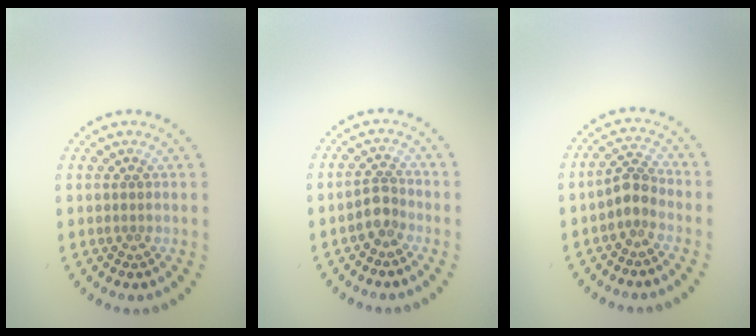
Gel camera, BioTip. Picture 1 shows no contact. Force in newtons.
{"total": 1.8, "press": 1.5, "slide": 1.0}
{"total": 2.2, "press": 1.9, "slide": 1.2}